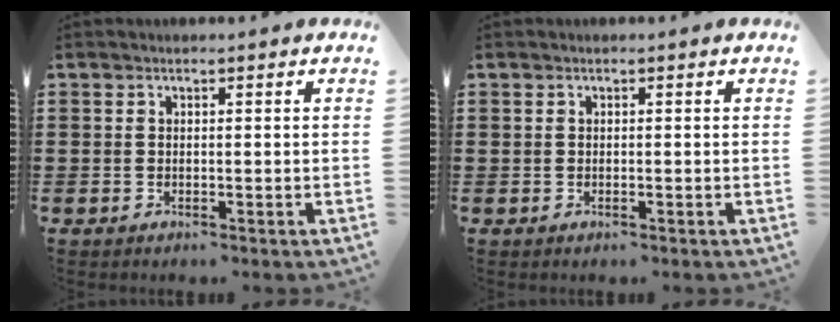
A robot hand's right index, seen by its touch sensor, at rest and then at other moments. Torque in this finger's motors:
{"motor_torque": [-0.11, 0.19, 0.02, 0.00]}